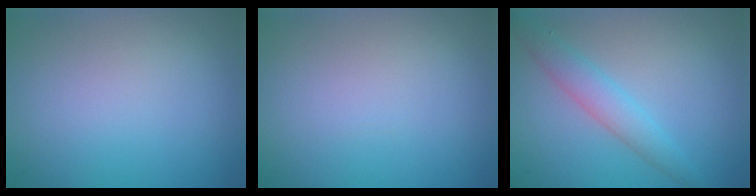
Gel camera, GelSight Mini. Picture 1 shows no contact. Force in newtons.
{"total": 0.0}
{"total": 2.8, "press": 2.8, "slide": 0.0}